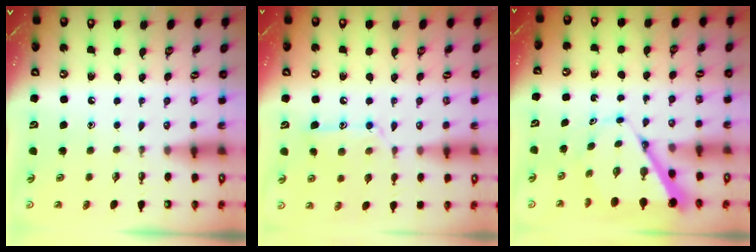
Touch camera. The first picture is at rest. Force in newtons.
{"total": 13.0, "press": 12.9, "slide": 0.8}
{"total": 8.2, "press": 8.1, "slide": 0.8}